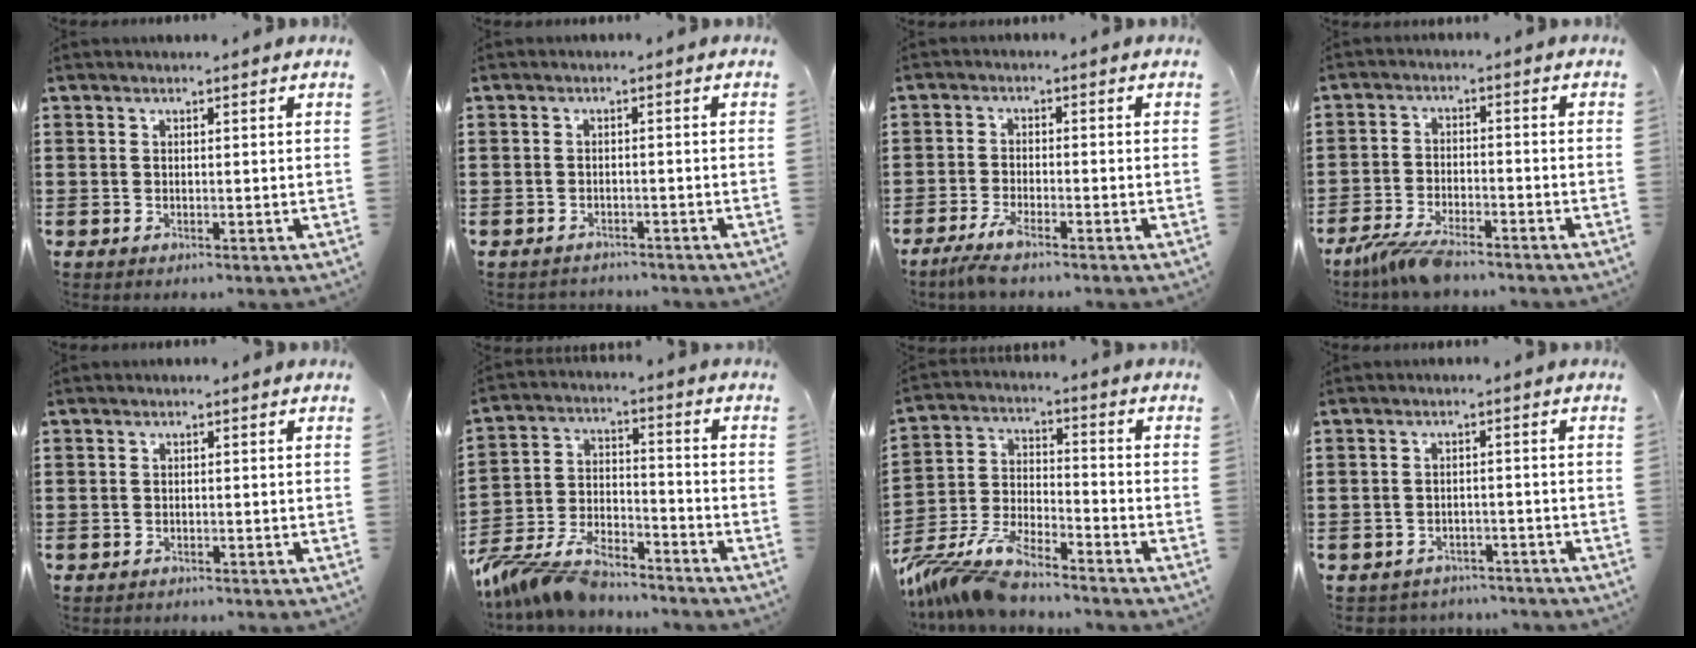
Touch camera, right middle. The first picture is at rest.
{"total": 1.5, "force": [-1.5, 0.3, -0.2], "torque": [-0.001, 0.001, -0.034]}
{"total": 3.3, "force": [-2.5, 0.1, 2.2], "torque": [-0.057, -0.010, -0.052]}
{"total": 5.6, "force": [-4.6, 0.9, 2.9], "torque": [-0.074, -0.009, -0.092]}
{"total": 1.0, "force": [-0.9, 0.5, -0.2], "torque": [0.004, 0.003, -0.021]}
{"total": 9.5, "force": [-8.6, 2.5, 3.3], "torque": [-0.087, 0.009, -0.173]}
{"total": 9.8, "force": [-8.9, 1.6, 4.0], "torque": [-0.104, 0.001, -0.180]}
{"total": 2.8, "force": [-2.7, 0.6, -0.4], "torque": [-0.001, -0.001, -0.061]}